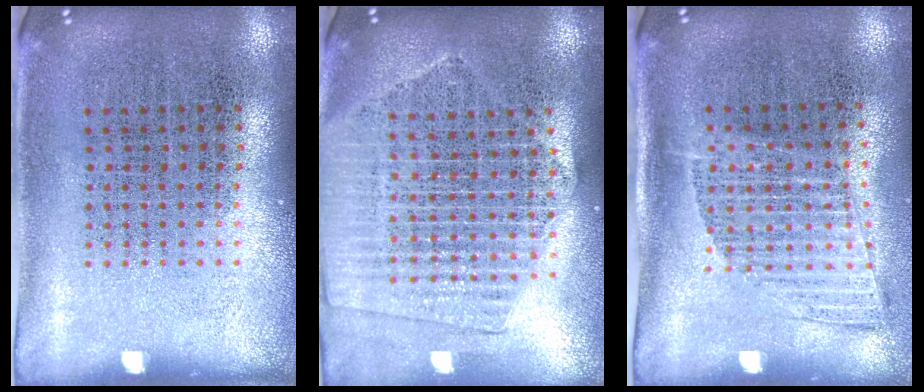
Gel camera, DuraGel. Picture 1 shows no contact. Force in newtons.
{"total": 2.2, "press": 2.0, "slide": 1.0}
{"total": 1.3, "press": 1.1, "slide": 0.8}